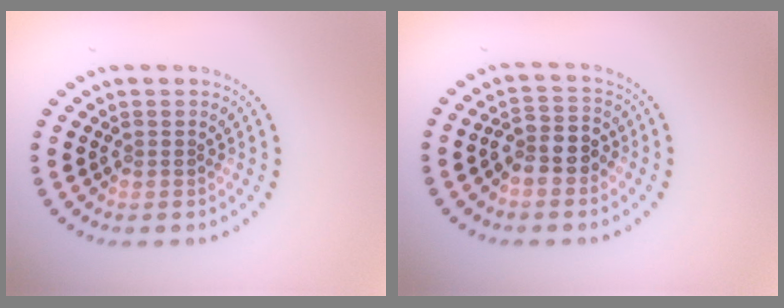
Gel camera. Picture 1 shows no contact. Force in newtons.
{"total": 2.8, "press": 2.5, "slide": 1.1}